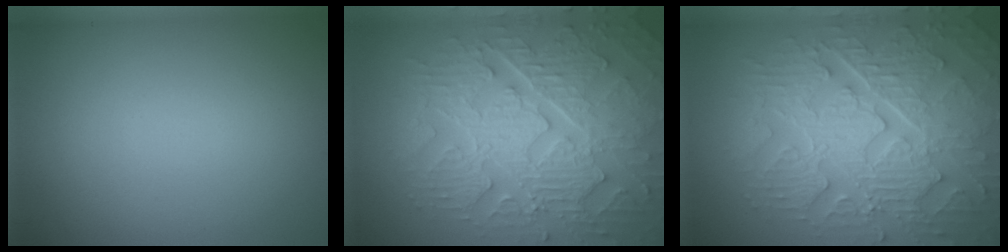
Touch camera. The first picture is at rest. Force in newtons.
{"total": 9.2, "press": 6.7, "slide": 6.2}
{"total": 9.4, "press": 6.9, "slide": 6.4}